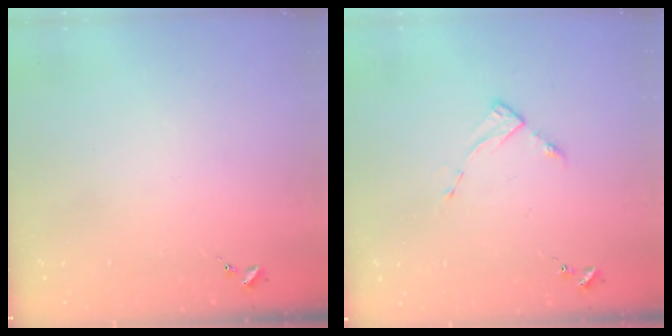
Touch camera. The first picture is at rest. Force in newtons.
{"total": 2.8, "press": 2.8, "slide": 0.4}